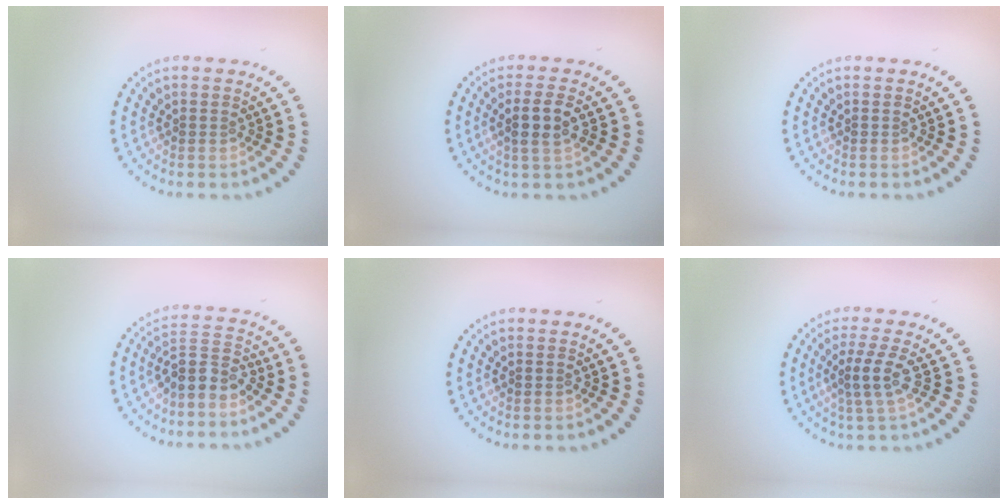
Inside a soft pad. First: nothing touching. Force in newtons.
{"total": 2.7, "press": 2.5, "slide": 1.0}
{"total": 0.0}
{"total": 3.2, "press": 2.8, "slide": 1.6}
{"total": 0.0}
{"total": 2.5, "press": 1.9, "slide": 1.7}